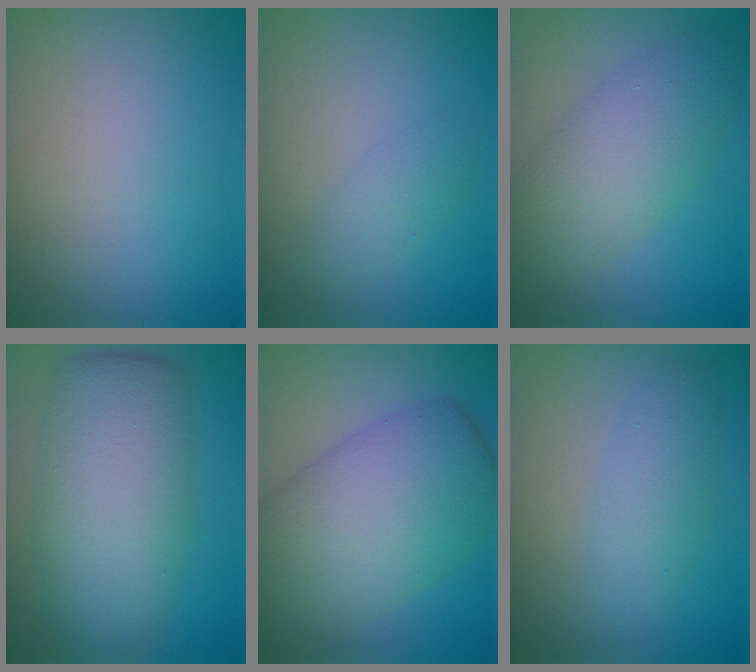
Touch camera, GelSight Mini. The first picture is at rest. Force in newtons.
{"total": 0.7, "press": 0.7, "slide": 0.1}
{"total": 5.5, "press": 5.5, "slide": 0.3}
{"total": 8.7, "press": 8.7, "slide": 0.2}
{"total": 10.5, "press": 10.4, "slide": 0.7}
{"total": 2.7, "press": 2.7, "slide": 0.0}